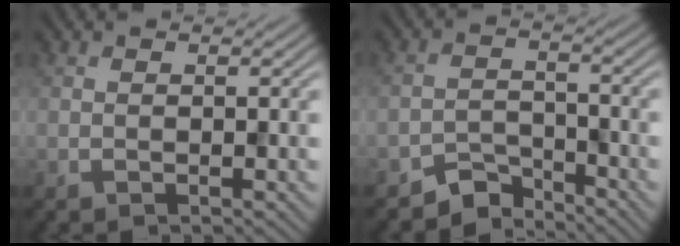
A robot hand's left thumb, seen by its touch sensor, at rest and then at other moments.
{"total": 3.9, "force": [-3.6, 1.4, 0.8], "torque": [-0.010, 0.004, -0.074]}